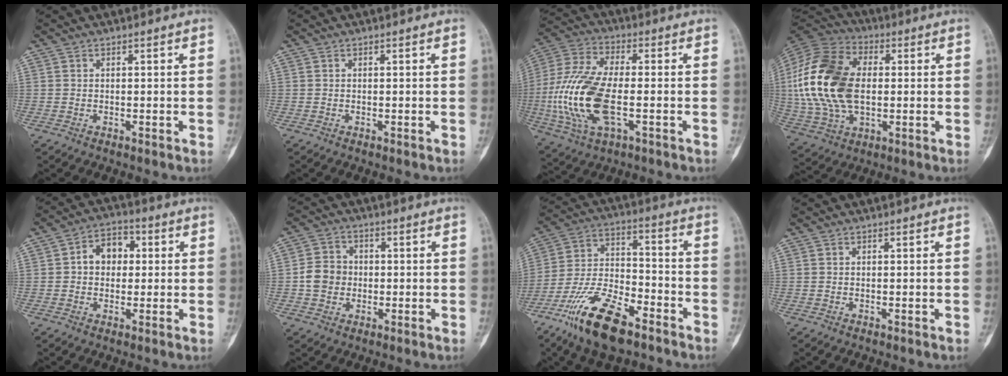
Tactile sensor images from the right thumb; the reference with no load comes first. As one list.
[{"total": 0.0}, {"total": 18.6, "force": [-3.1, 8.6, 16.2], "torque": [-0.358, 0.011, -0.053]}, {"total": 23.0, "force": [1.1, 14.4, 18.0], "torque": [-0.374, 0.005, 0.021]}, {"total": 7.3, "force": [0.9, 5.5, 4.7], "torque": [-0.044, 0.017, 0.006]}, {"total": 6.2, "force": [-0.6, 5.5, 2.8], "torque": [-0.033, 0.013, -0.017]}, {"total": 16.7, "force": [-10.8, 6.5, 11.0], "torque": [-0.202, 0.061, -0.202]}, {"total": 0.0}]